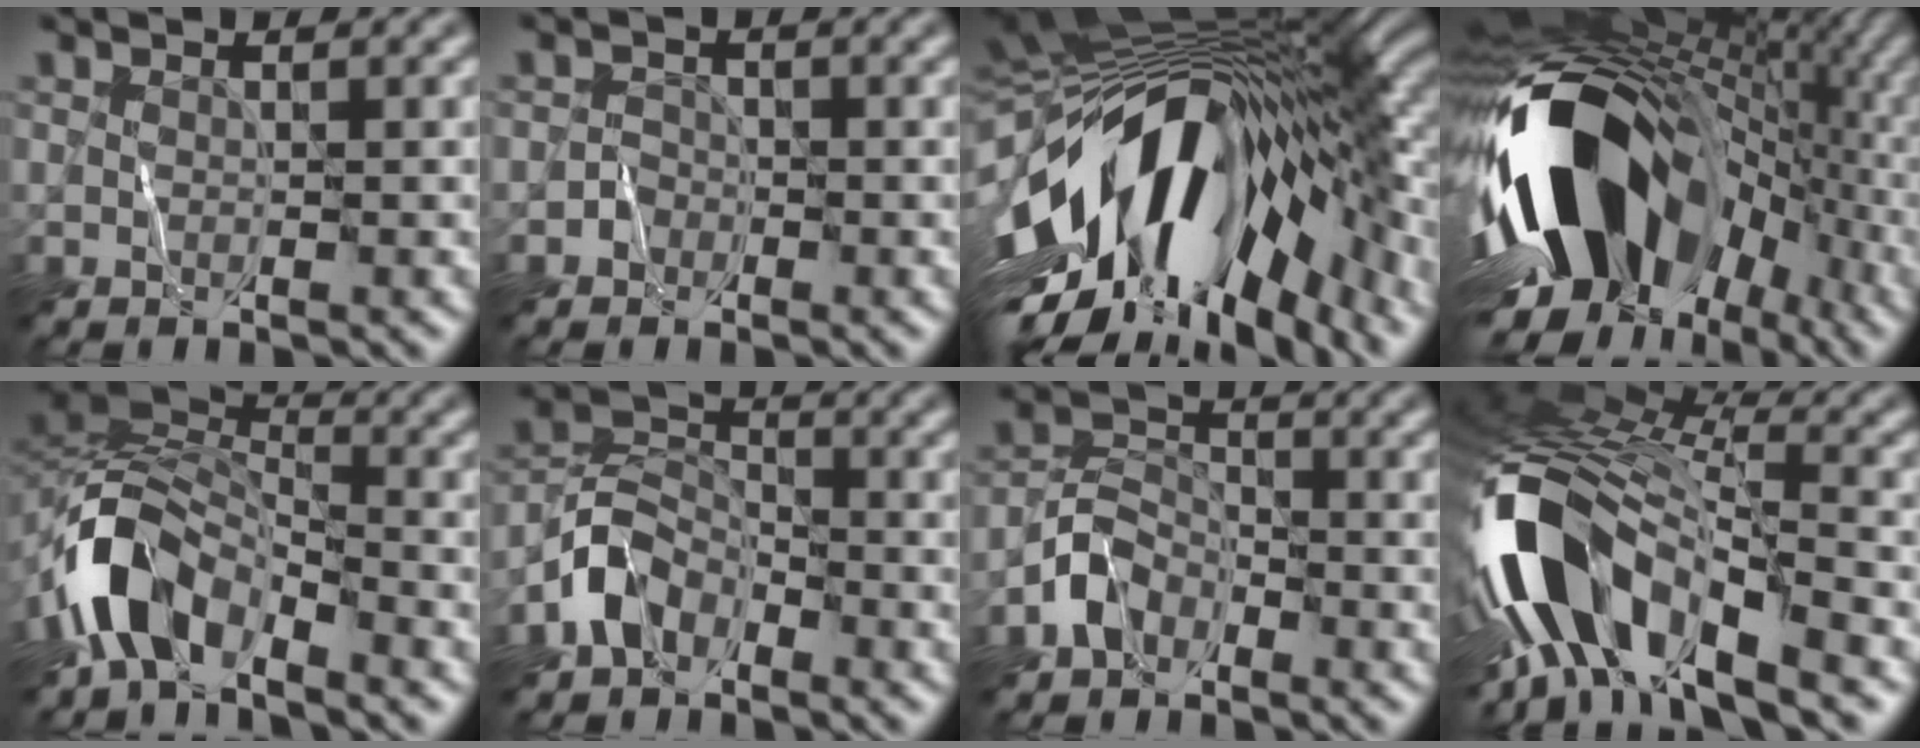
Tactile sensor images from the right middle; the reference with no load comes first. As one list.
[{"total": 1.0, "force": [-0.6, 0.8, 0.0], "torque": [0.010, 0.009, -0.012]}, {"total": 16.8, "force": [-4.2, 7.7, 14.2], "torque": [-0.245, -0.004, -0.071]}, {"total": 16.1, "force": [-2.3, 11.0, 11.5], "torque": [-0.203, 0.006, -0.040]}, {"total": 7.4, "force": [-4.6, 3.8, 4.5], "torque": [-0.078, 0.006, -0.100]}, {"total": 4.5, "force": [-2.8, 2.9, 1.9], "torque": [-0.040, 0.007, -0.069]}, {"total": 3.4, "force": [-2.2, 2.3, 1.3], "torque": [-0.026, 0.009, -0.055]}, {"total": 13.7, "force": [-6.5, 5.5, 10.7], "torque": [-0.212, 0.010, -0.116]}]